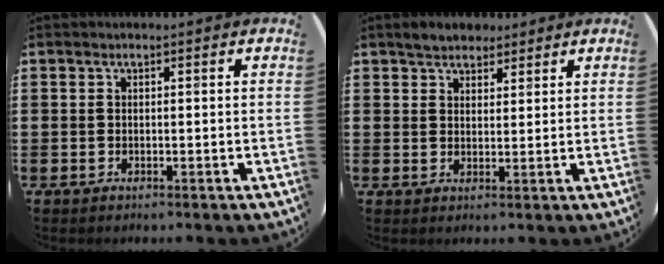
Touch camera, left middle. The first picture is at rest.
{"total": 3.1, "force": [2.9, 1.2, 0.4], "torque": [-0.007, 0.002, 0.054]}